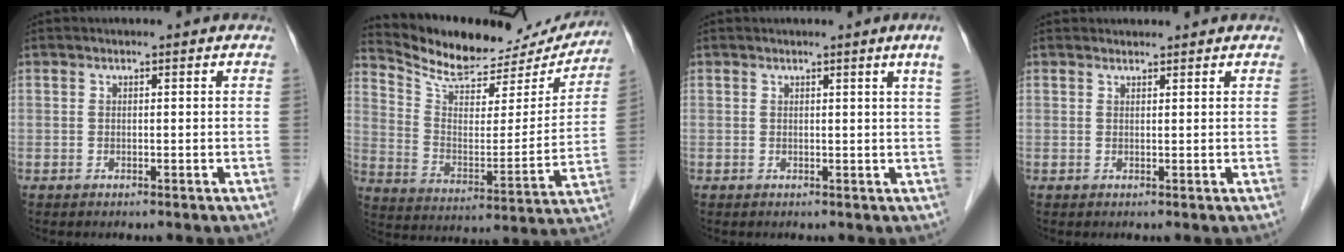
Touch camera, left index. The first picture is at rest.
{"total": 20.3, "force": [19.1, 5.4, 4.0], "torque": [-0.067, -0.033, 0.277]}
{"total": 2.6, "force": [1.6, -0.9, 1.8], "torque": [-0.025, -0.010, 0.018]}
{"total": 1.2, "force": [1.2, 0.2, -0.1], "torque": [-0.007, 0.010, 0.021]}